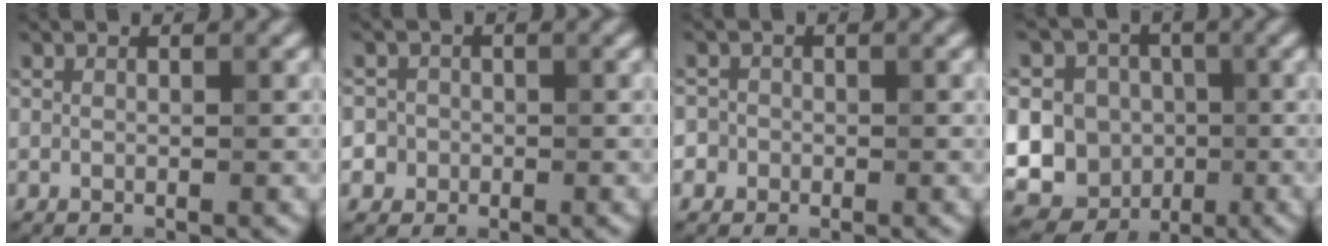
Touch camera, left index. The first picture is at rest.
{"total": 4.9, "force": [-1.2, 4.7, 0.9], "torque": [-0.007, 0.020, -0.053]}
{"total": 3.2, "force": [-1.0, 3.0, 0.5], "torque": [0.017, 0.019, -0.053]}
{"total": 17.1, "force": [-1.0, 16.0, 5.8], "torque": [-0.156, 0.017, -0.042]}